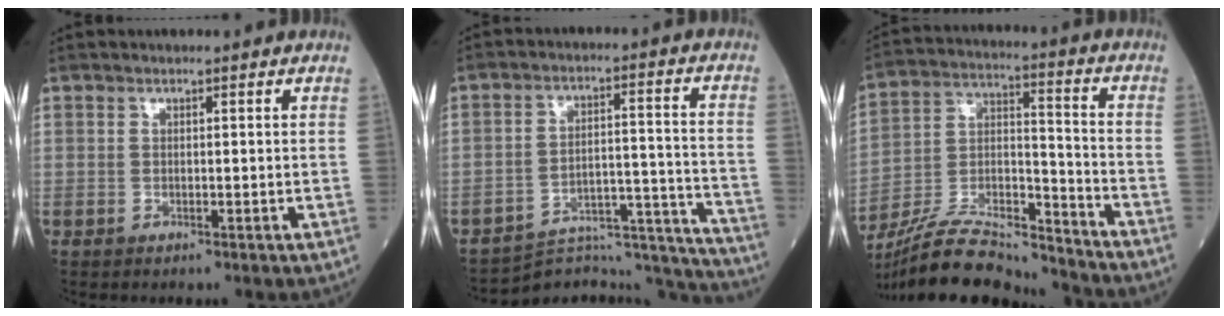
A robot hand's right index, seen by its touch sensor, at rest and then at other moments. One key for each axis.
{"total": 20.7, "fx": -20.5, "fy": 1.2, "fz": 2.2, "tx": -0.007, "ty": 0.037, "tz": -0.274}
{"total": 17.3, "fx": -16.5, "fy": 2.0, "fz": 4.8, "tx": -0.097, "ty": 0.018, "tz": -0.289}